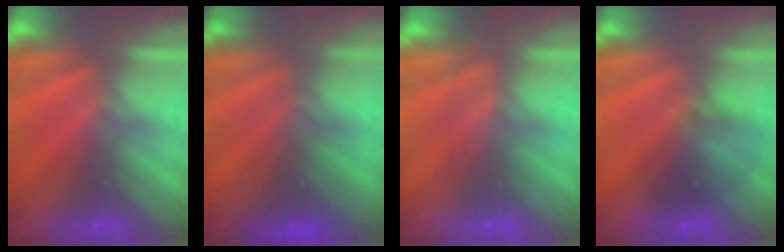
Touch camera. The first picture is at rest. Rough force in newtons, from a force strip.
{"total": 5.6}
{"total": 2.5}
{"total": 2.9}